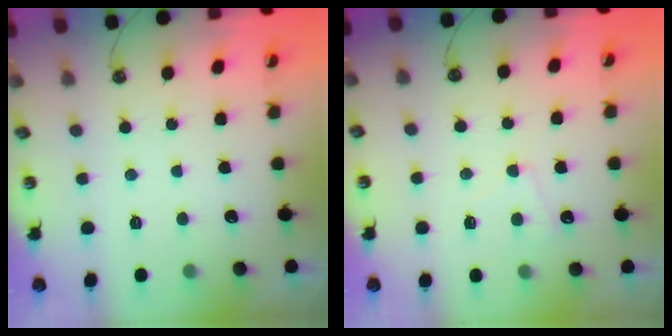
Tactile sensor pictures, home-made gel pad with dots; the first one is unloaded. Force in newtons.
{"total": 1.3, "press": 1.2, "slide": 0.6}